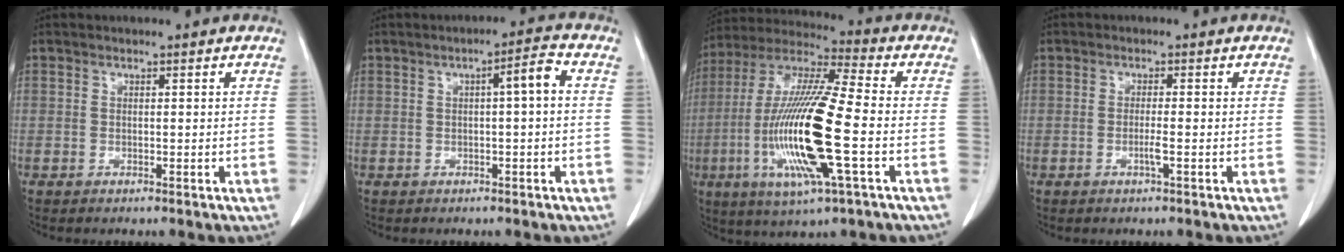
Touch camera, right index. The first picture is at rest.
{"total": 3.5, "force": [0.4, 0.3, 3.5], "torque": [-0.050, 0.008, 0.004]}
{"total": 19.4, "force": [-4.2, 1.5, 18.9], "torque": [-0.395, -0.016, -0.081]}
{"total": 1.8, "force": [-0.6, -0.2, 1.6], "torque": [-0.033, -0.003, -0.013]}